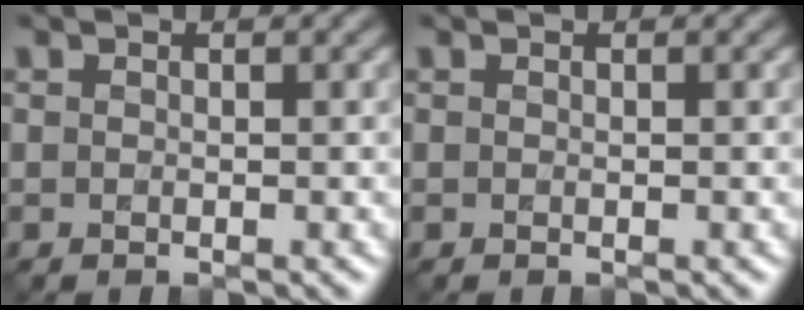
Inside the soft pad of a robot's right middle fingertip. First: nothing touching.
{"total": 0.0}